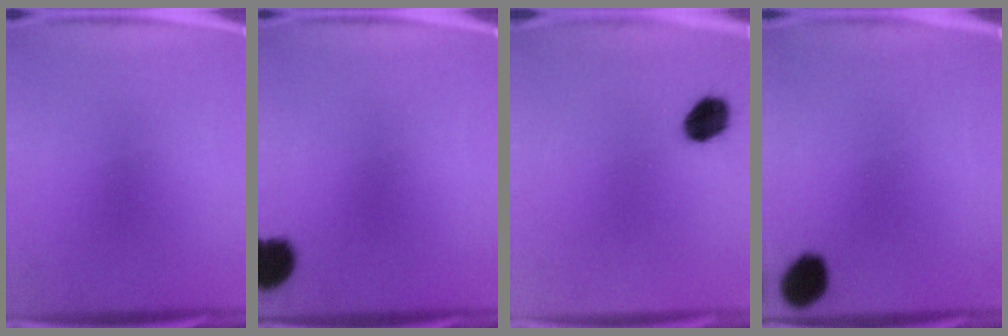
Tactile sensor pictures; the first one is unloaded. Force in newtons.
{"total": 7.9}
{"total": 6.4}
{"total": 7.7}